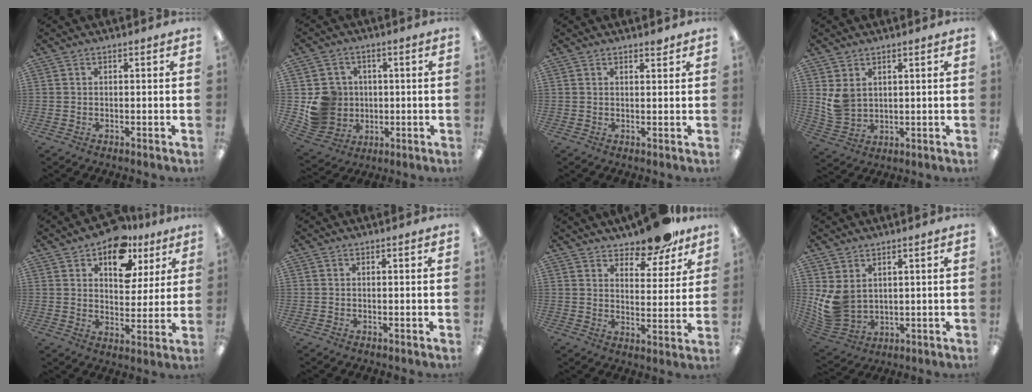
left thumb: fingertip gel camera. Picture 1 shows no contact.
{"total": 9.4, "force": [0.2, 9.2, 2.0], "torque": [-0.052, 0.007, 0.018]}
{"total": 1.5, "force": [1.4, 0.3, 0.4], "torque": [0.007, -0.009, 0.023]}
{"total": 5.5, "force": [2.5, 4.2, 2.5], "torque": [-0.053, -0.006, 0.049]}
{"total": 13.2, "force": [8.4, 7.8, 6.4], "torque": [-0.084, -0.044, 0.148]}
{"total": 0.0}
{"total": 10.5, "force": [9.5, 3.1, 3.3], "torque": [-0.042, -0.071, 0.173]}
{"total": 8.3, "force": [2.1, 6.4, 4.8], "torque": [-0.117, -0.017, 0.043]}